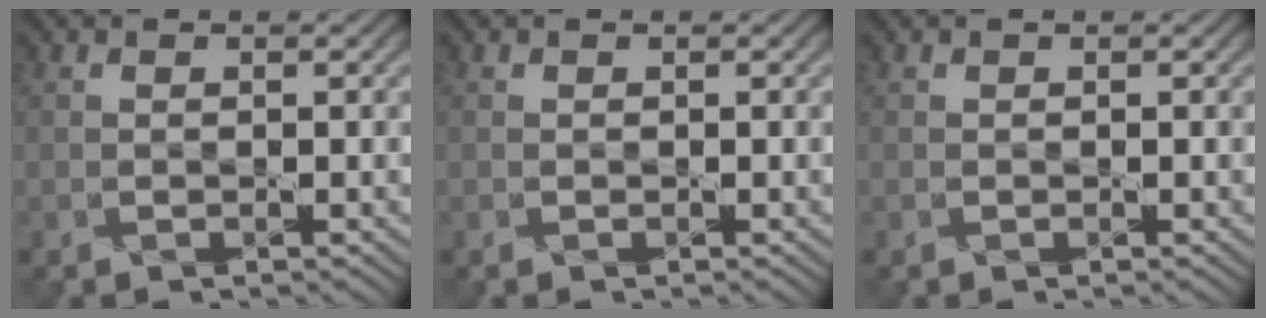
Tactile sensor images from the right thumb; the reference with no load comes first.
{"total": 0.0}
{"total": 0.0}